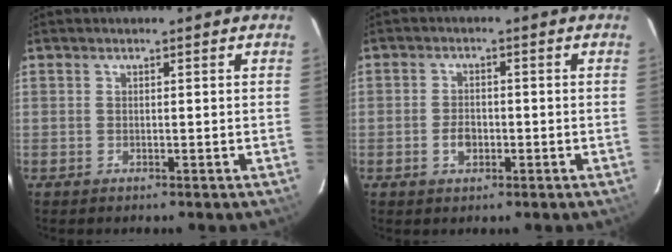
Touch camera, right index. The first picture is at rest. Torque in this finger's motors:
{"motor_torque": [1.06, -0.02, 0.05, 0.02]}